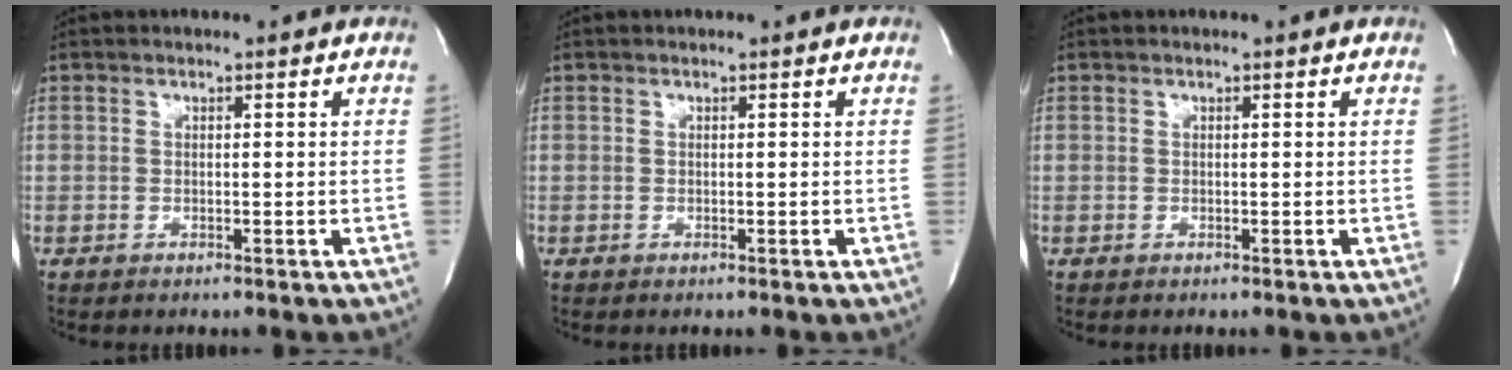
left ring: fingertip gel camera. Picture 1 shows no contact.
{"total": 0.0}
{"total": 0.0}